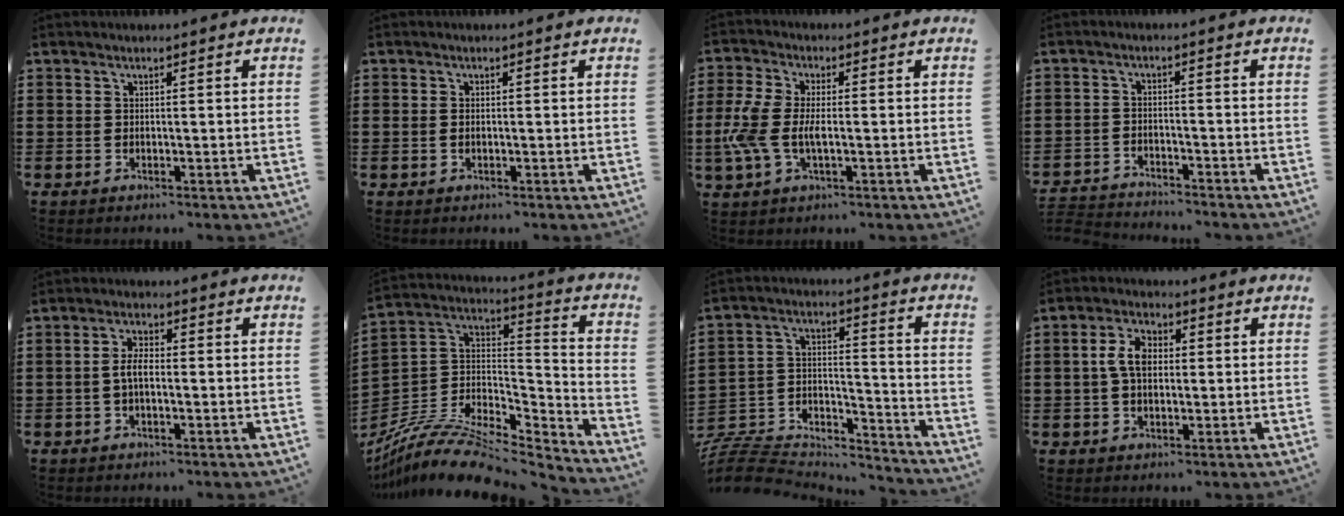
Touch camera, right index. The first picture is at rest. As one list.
[{"total": 0.5, "force": [-0.1, 0.3, 0.4], "torque": [-0.010, 0.001, -0.003]}, {"total": 6.6, "force": [-1.3, 3.3, 5.6], "torque": [-0.148, -0.007, -0.035]}, {"total": 3.1, "force": [-3.1, 0.0, -0.4], "torque": [-0.002, -0.002, -0.067]}, {"total": 3.4, "force": [-0.7, 1.3, 3.0], "torque": [-0.070, -0.001, -0.019]}, {"total": 10.1, "force": [-8.1, 3.2, 5.0], "torque": [-0.102, 0.006, -0.161]}, {"total": 7.3, "force": [-6.9, 2.1, 1.2], "torque": [-0.038, 0.000, -0.141]}, {"total": 5.4, "force": [0.2, 3.2, 4.3], "torque": [-0.098, 0.013, -0.002]}]